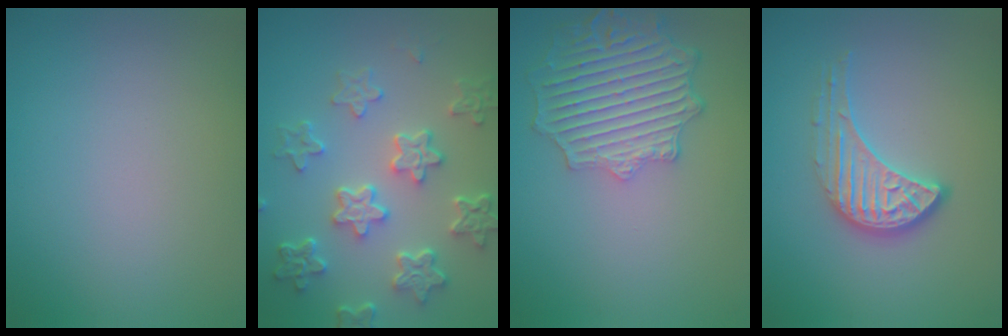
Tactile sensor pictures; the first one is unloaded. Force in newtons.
{"total": 6.0, "press": 4.7, "slide": 3.7}
{"total": 6.2, "press": 5.1, "slide": 3.5}
{"total": 3.2, "press": 2.9, "slide": 1.2}